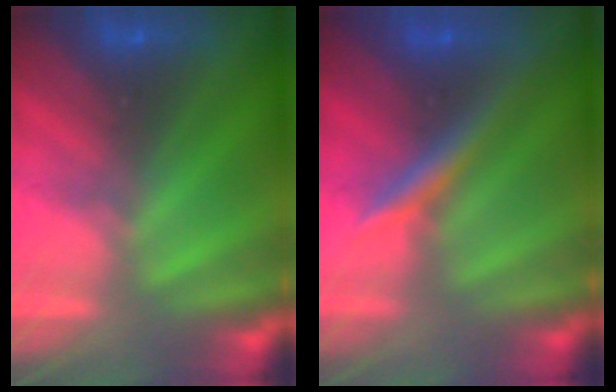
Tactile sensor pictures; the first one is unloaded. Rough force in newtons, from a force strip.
{"total": 2.5}